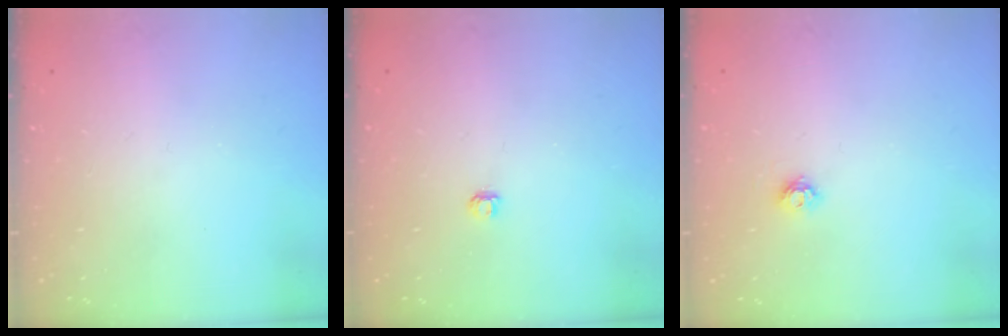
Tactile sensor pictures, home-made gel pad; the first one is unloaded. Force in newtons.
{"total": 2.8, "press": 2.8, "slide": 0.3}
{"total": 4.3, "press": 4.3, "slide": 0.6}